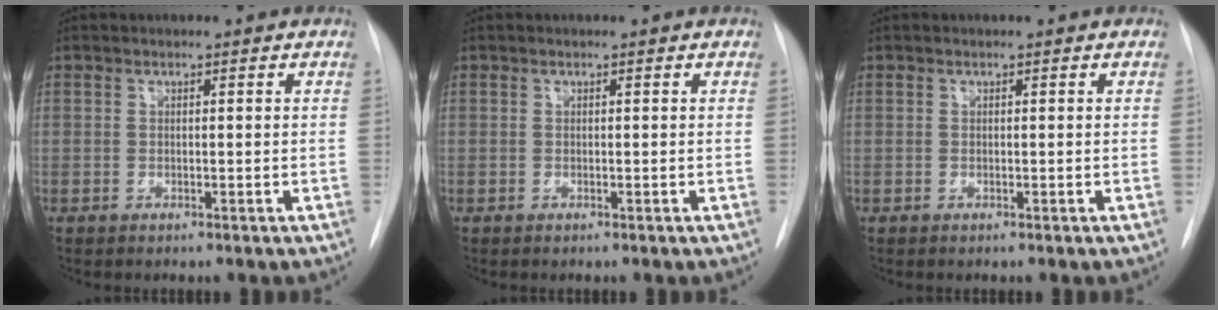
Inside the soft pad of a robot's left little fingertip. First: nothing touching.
{"total": 0.0}
{"total": 0.0}